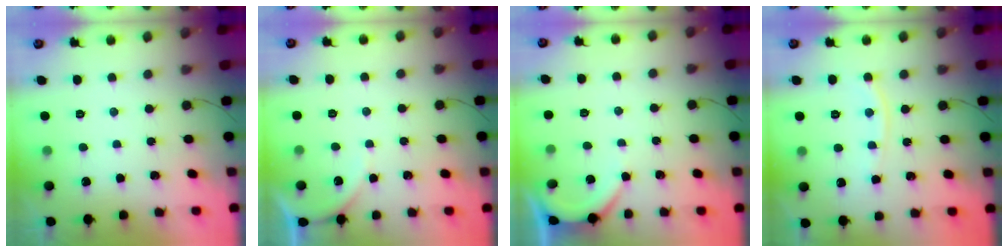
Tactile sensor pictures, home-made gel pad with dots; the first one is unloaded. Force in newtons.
{"total": 4.5, "press": 4.5, "slide": 0.7}
{"total": 3.5, "press": 3.5, "slide": 0.5}
{"total": 6.8, "press": 6.7, "slide": 0.9}